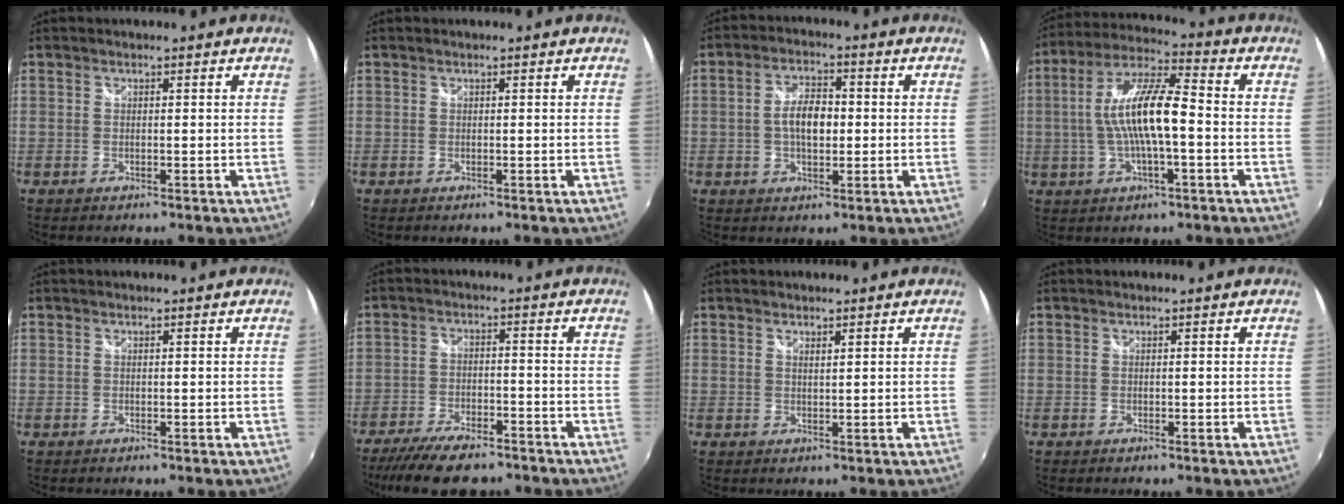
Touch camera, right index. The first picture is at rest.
{"total": 0.0}
{"total": 6.5, "force": [-0.3, 3.4, 5.5], "torque": [-0.101, 0.009, -0.005]}
{"total": 13.2, "force": [-1.3, 3.0, 12.8], "torque": [-0.247, 0.011, -0.026]}
{"total": 0.0}
{"total": 13.1, "force": [-10.5, 4.2, 6.7], "torque": [-0.149, -0.027, -0.173]}
{"total": 1.0, "force": [0.8, 0.1, 0.5], "torque": [-0.007, 0.000, 0.014]}
{"total": 0.0}